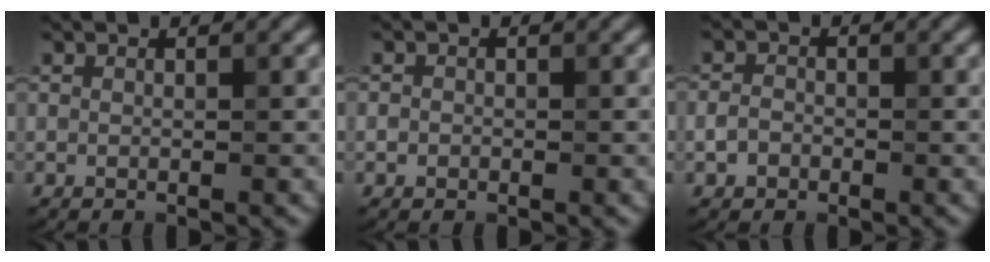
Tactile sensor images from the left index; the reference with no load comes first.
{"total": 0.9, "force": [-0.1, 0.9, 0.3], "torque": [0.016, 0.010, -0.009]}
{"total": 1.5, "force": [-0.7, 1.2, 0.7], "torque": [-0.001, 0.007, -0.022]}